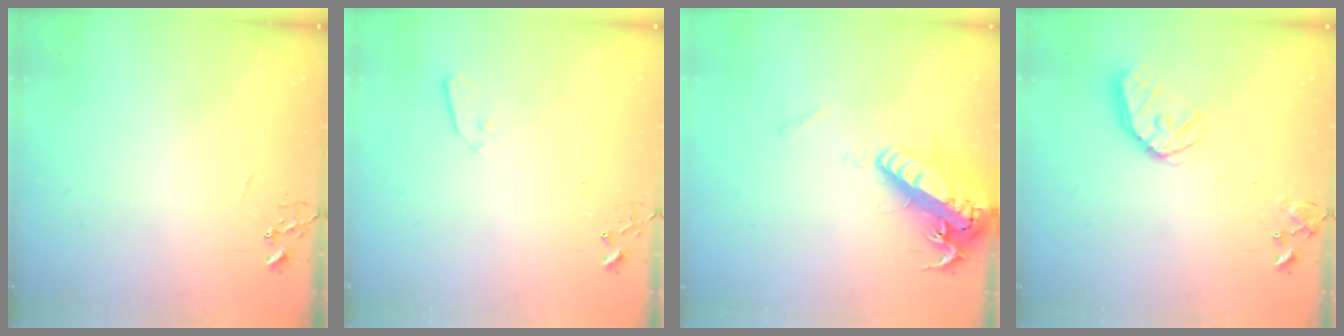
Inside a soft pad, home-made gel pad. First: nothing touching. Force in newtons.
{"total": 3.7, "press": 3.7, "slide": 0.1}
{"total": 20.1, "press": 19.7, "slide": 3.9}
{"total": 14.4, "press": 14.3, "slide": 1.9}